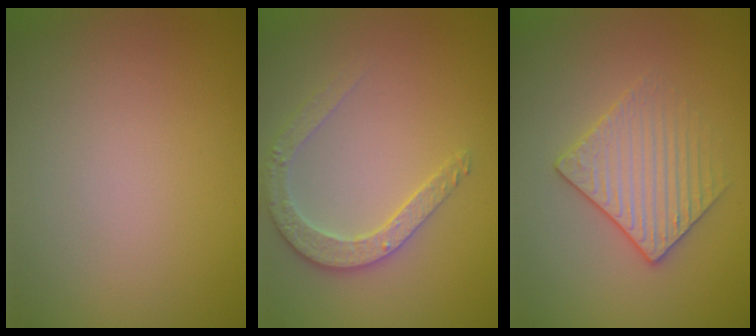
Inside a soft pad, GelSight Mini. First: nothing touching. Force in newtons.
{"total": 2.7, "press": 2.6, "slide": 0.7}
{"total": 2.9, "press": 2.6, "slide": 1.2}